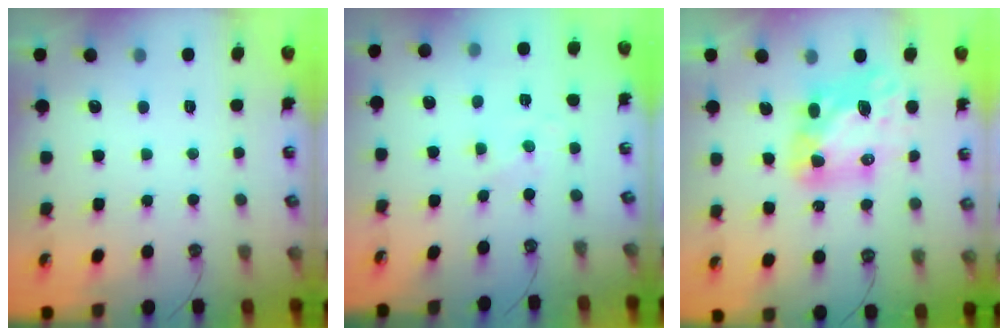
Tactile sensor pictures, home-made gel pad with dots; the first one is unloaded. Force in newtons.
{"total": 0.0}
{"total": 11.5, "press": 11.5, "slide": 1.1}